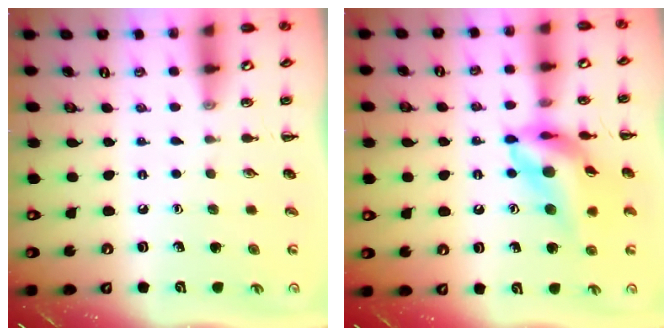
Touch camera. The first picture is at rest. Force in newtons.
{"total": 14.5, "press": 13.7, "slide": 4.8}